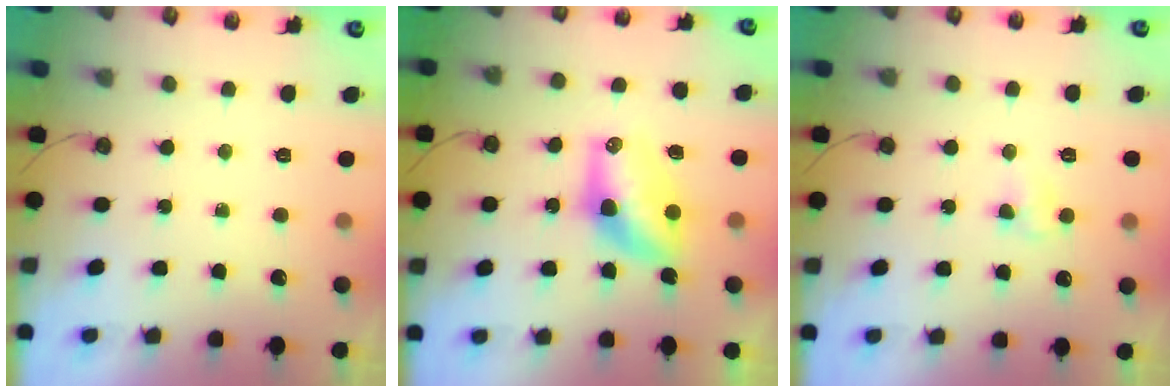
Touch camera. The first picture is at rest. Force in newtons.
{"total": 9.9, "press": 9.1, "slide": 4.1}
{"total": 3.8, "press": 3.8, "slide": 0.3}